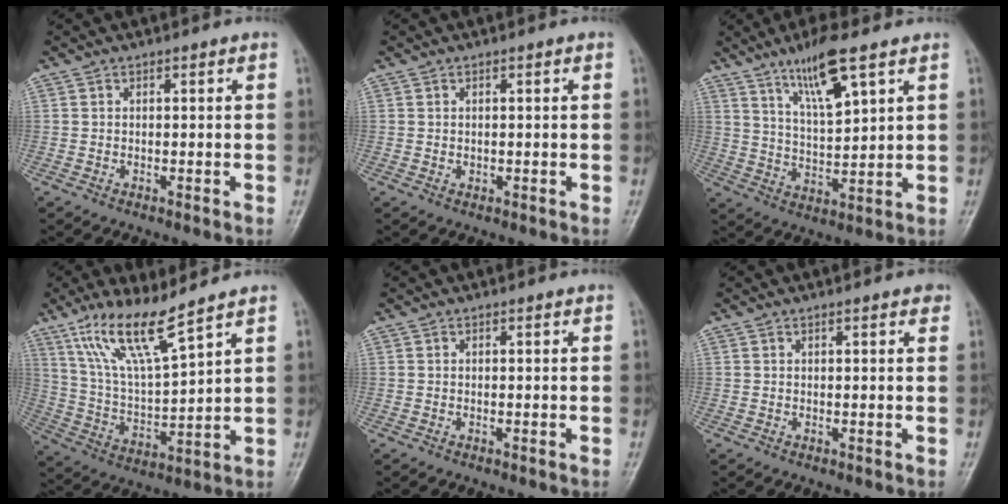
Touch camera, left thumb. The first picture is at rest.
{"total": 0.8, "force": [0.1, 0.6, 0.5], "torque": [-0.005, 0.000, 0.004]}
{"total": 10.1, "force": [6.2, 2.0, 7.7], "torque": [-0.138, -0.034, 0.119]}
{"total": 12.6, "force": [9.0, 1.9, 8.7], "torque": [-0.163, -0.049, 0.187]}
{"total": 0.0}
{"total": 1.6, "force": [1.0, 0.5, 1.2], "torque": [-0.013, 0.000, 0.009]}